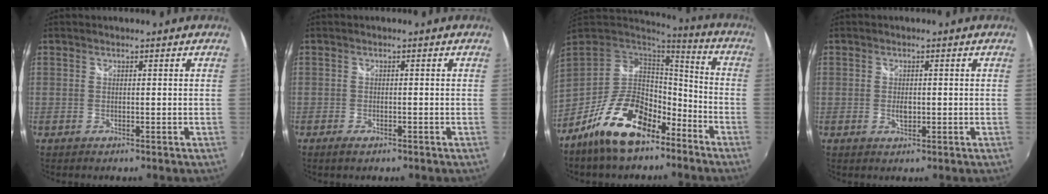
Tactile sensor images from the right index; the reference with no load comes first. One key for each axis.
{"total": 1.9, "fx": -1.4, "fy": 0.8, "fz": 1.1, "tx": -0.024, "ty": -0.007, "tz": -0.025}
{"total": 17.8, "fx": -10.8, "fy": 8.6, "fz": 11.1, "tx": -0.211, "ty": 0.006, "tz": -0.178}
{"total": 1.9, "fx": -0.3, "fy": 1.2, "fz": 1.5, "tx": -0.024, "ty": -0.003, "tz": -0.005}